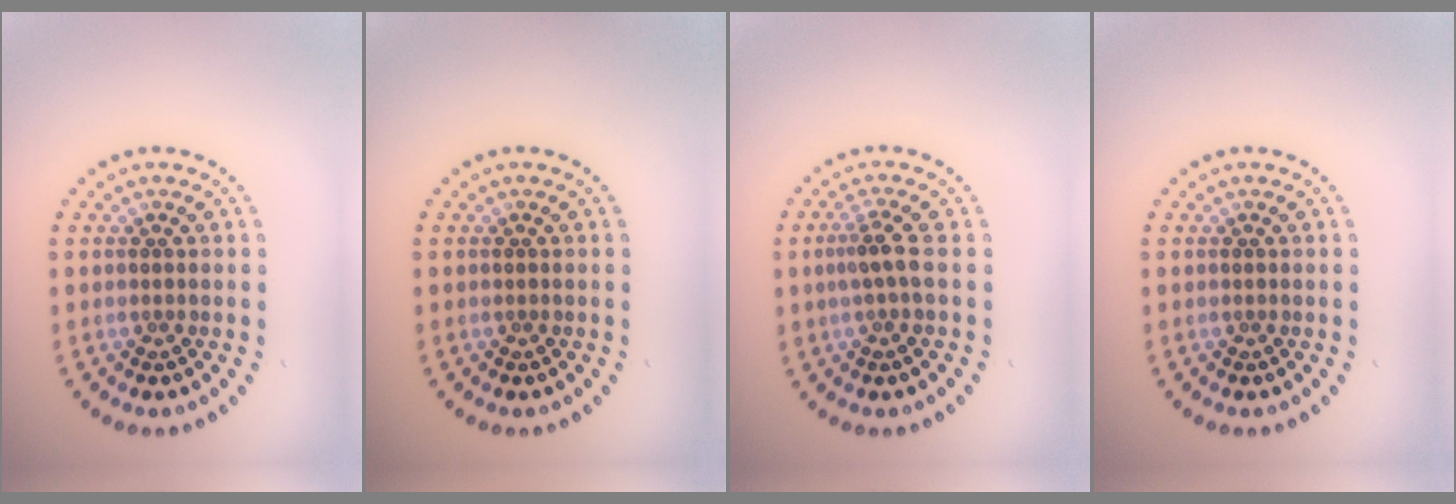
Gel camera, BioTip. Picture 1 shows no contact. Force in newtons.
{"total": 0.0}
{"total": 2.1, "press": 1.5, "slide": 1.4}
{"total": 0.0}